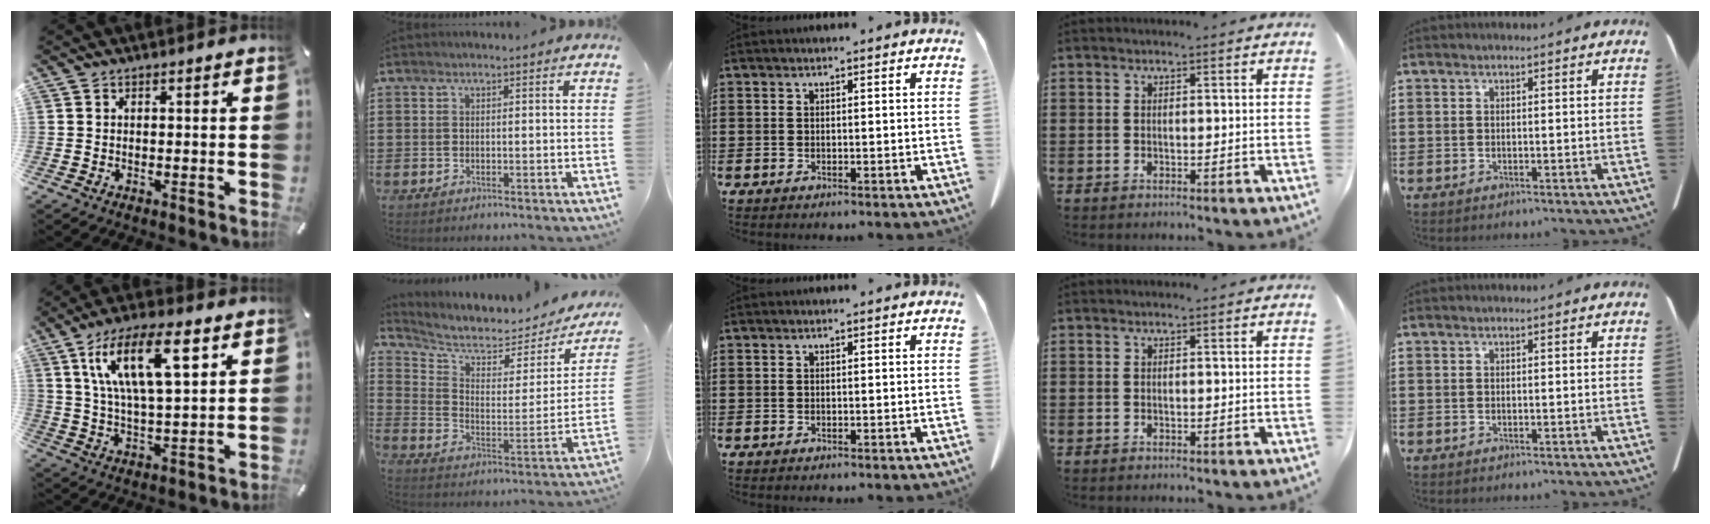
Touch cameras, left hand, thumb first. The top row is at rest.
{"thumb": {"total": 16.5, "force": [7.8, 6.0, 13.3], "torque": [-0.257, -0.006, 0.126]}, "index": {"total": 5.4, "force": [4.6, 1.6, 2.4], "torque": [-0.074, -0.036, 0.076]}}